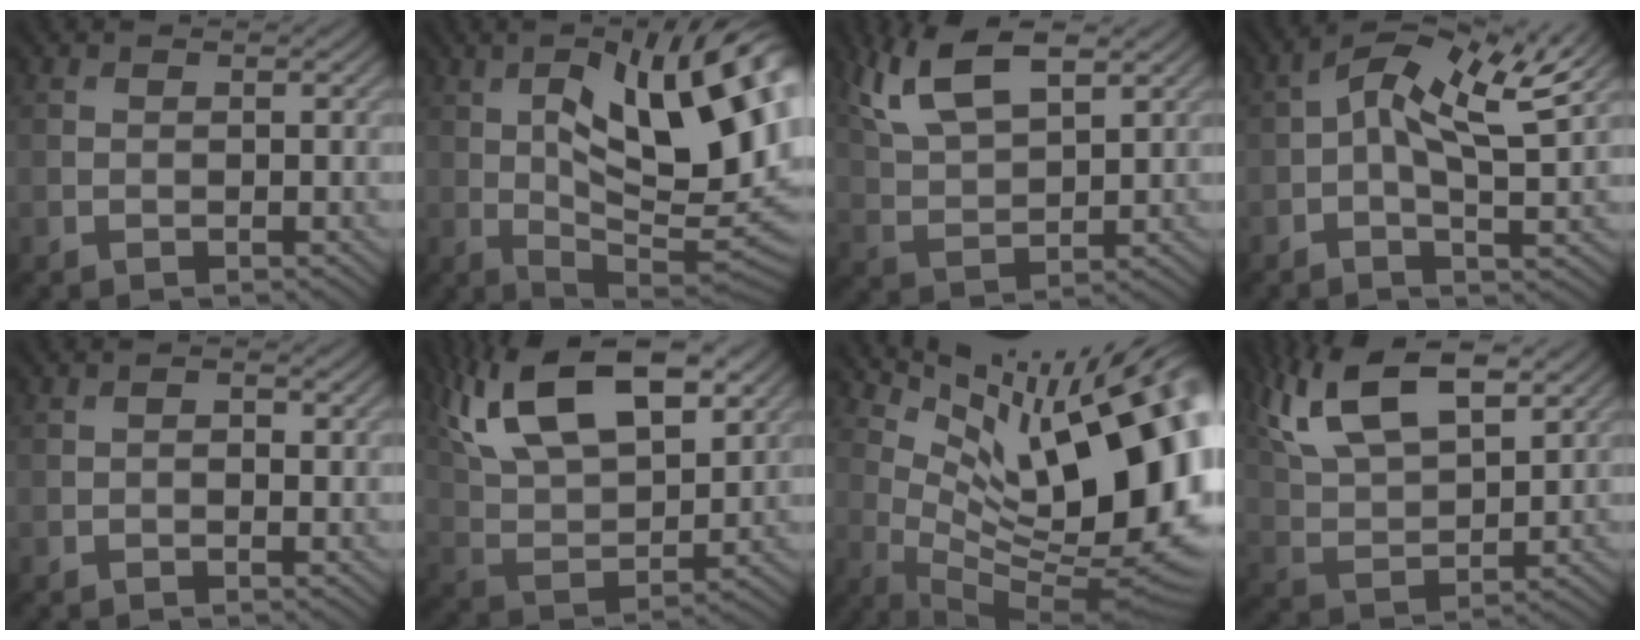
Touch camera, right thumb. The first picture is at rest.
{"total": 18.6, "force": [4.1, 6.9, 16.8], "torque": [-0.250, 0.022, 0.069]}
{"total": 10.1, "force": [5.9, 3.9, 7.2], "torque": [-0.168, 0.010, 0.121]}
{"total": 9.0, "force": [2.2, 3.6, 7.9], "torque": [-0.146, 0.007, 0.032]}
{"total": 1.2, "force": [0.0, 0.5, 1.1], "torque": [-0.014, 0.000, -0.002]}
{"total": 16.1, "force": [8.8, 7.4, 11.2], "torque": [-0.233, 0.019, 0.142]}
{"total": 19.4, "force": [5.8, 7.0, 17.1], "torque": [-0.235, 0.010, 0.109]}
{"total": 13.0, "force": [7.7, 5.4, 9.0], "torque": [-0.202, 0.016, 0.139]}